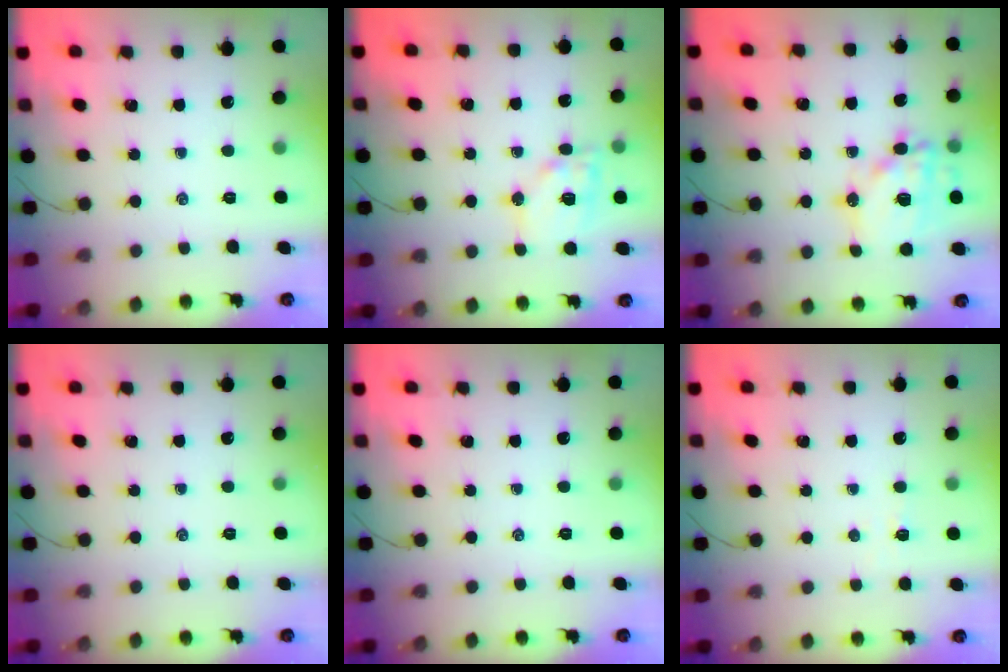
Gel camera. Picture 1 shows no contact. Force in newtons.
{"total": 12.0, "press": 11.8, "slide": 2.5}
{"total": 15.5, "press": 15.2, "slide": 3.0}
{"total": 0.0}
{"total": 0.0}
{"total": 2.6, "press": 2.5, "slide": 0.8}